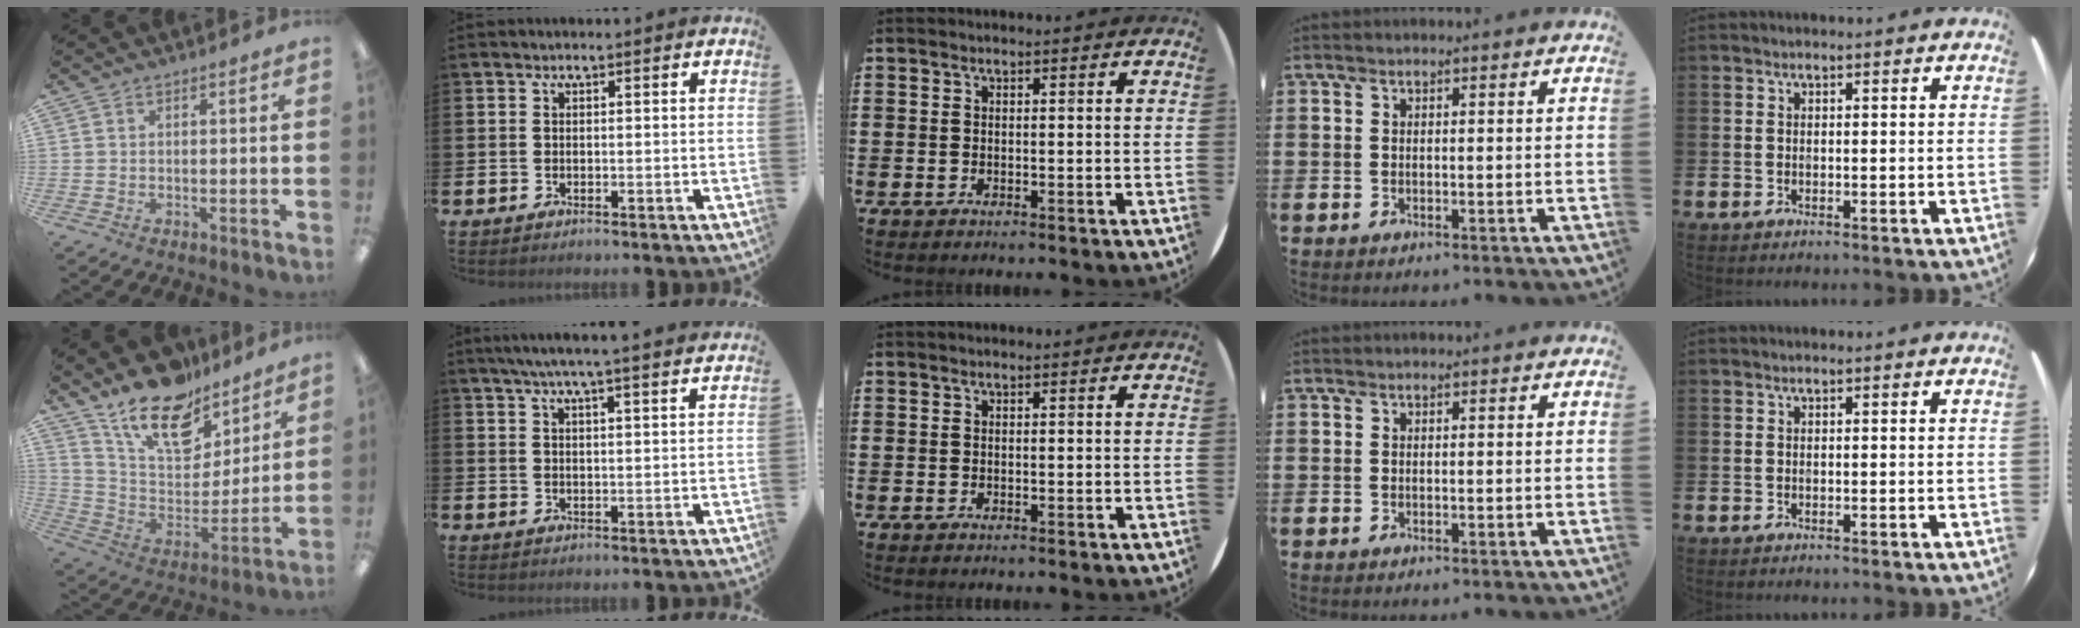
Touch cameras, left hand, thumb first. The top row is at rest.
{"thumb": {"total": 18.4, "force": [14.4, 8.1, 8.0], "torque": [-0.152, -0.093, 0.258]}, "index": {"total": 5.2, "force": [4.7, -0.7, 2.0], "torque": [-0.050, -0.015, 0.084]}}